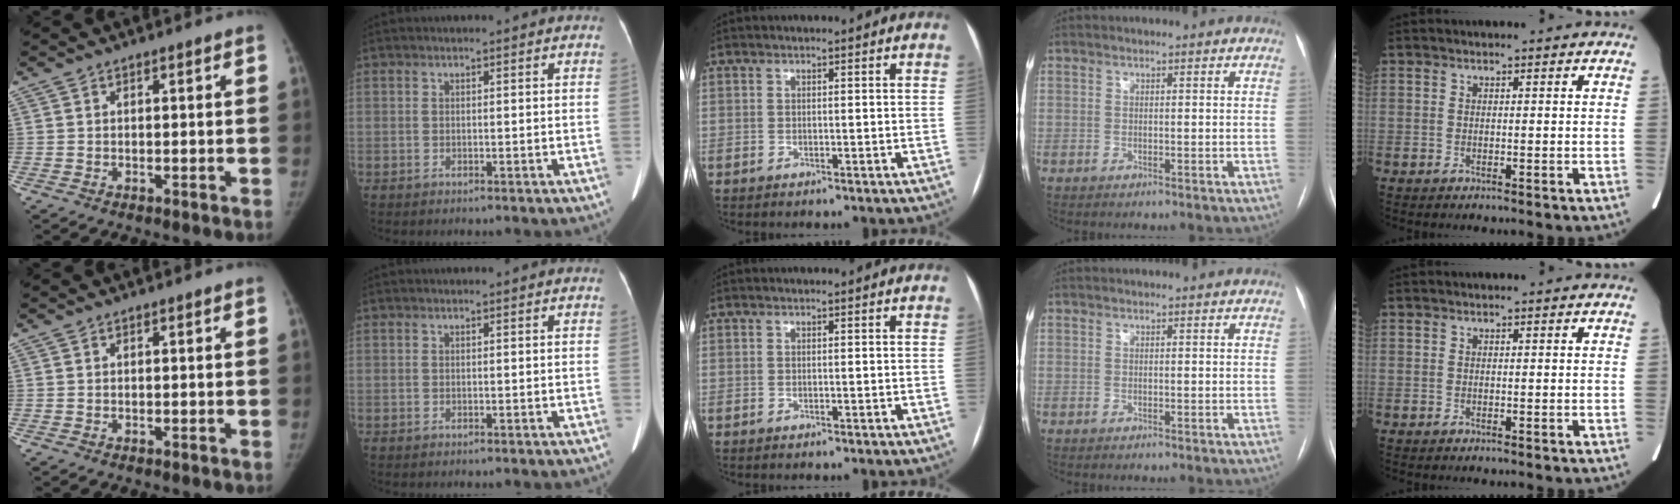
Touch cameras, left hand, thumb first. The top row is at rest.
{}